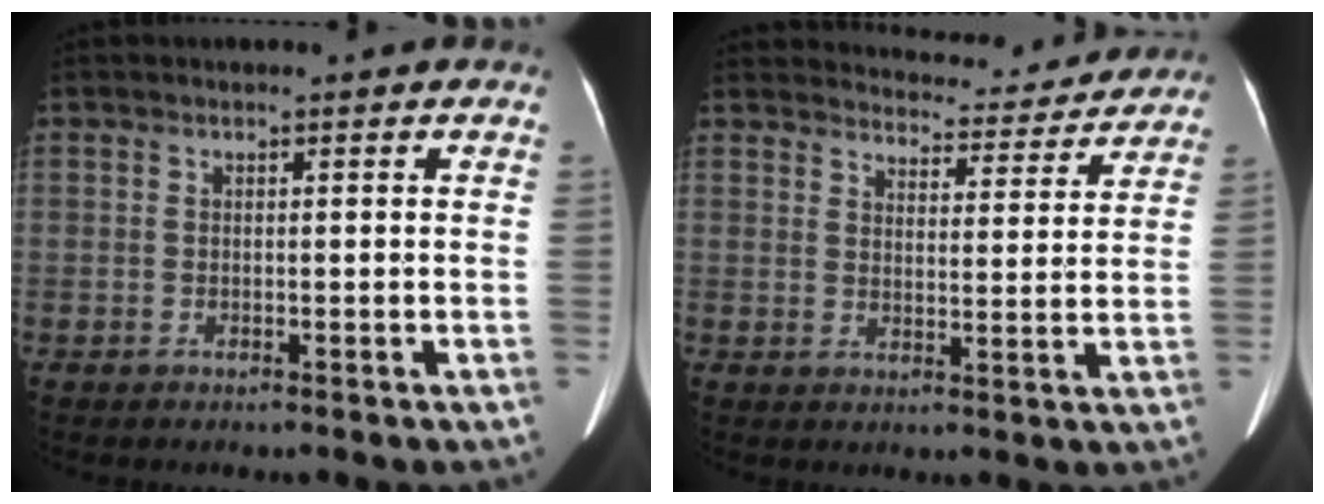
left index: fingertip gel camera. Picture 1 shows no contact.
{"total": 10.1, "force": [9.8, 2.1, 0.6], "torque": [0.012, -0.002, 0.108]}